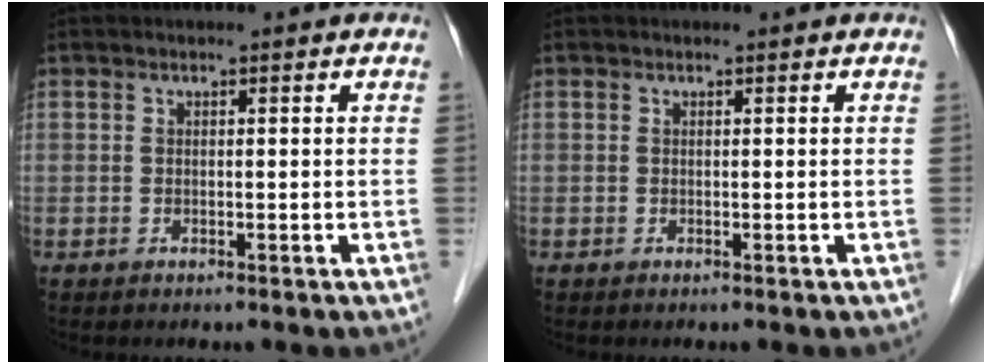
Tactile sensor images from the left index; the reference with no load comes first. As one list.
[{"total": 0.0}]